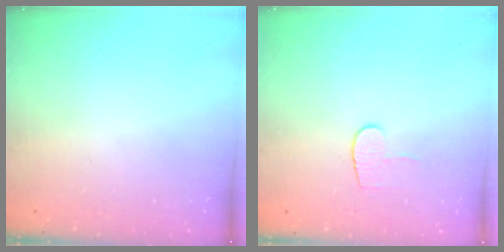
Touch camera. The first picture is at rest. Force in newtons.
{"total": 5.0, "press": 5.0, "slide": 0.5}